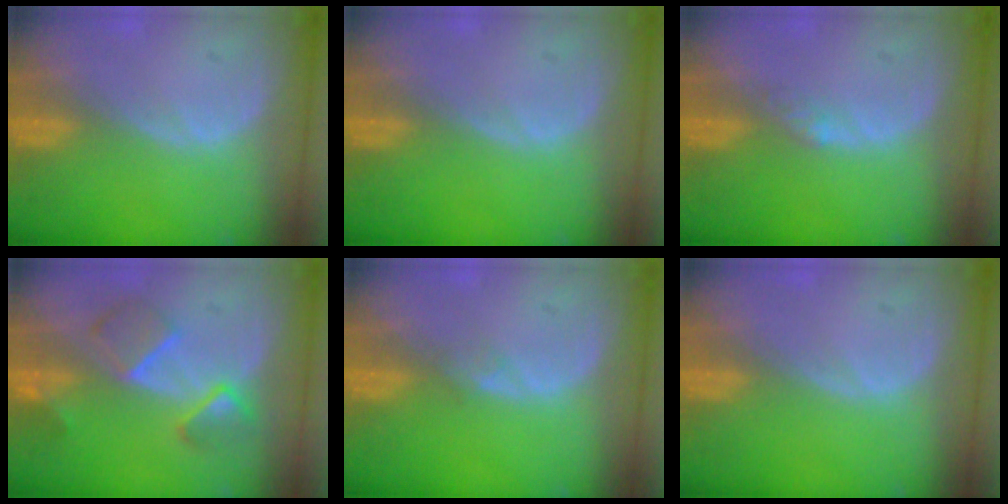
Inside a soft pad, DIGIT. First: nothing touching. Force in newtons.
{"total": 0.0}
{"total": 1.6, "press": 1.3, "slide": 0.9}
{"total": 5.8, "press": 5.8, "slide": 0.2}
{"total": 0.8, "press": 0.8, "slide": 0.0}
{"total": 0.0}